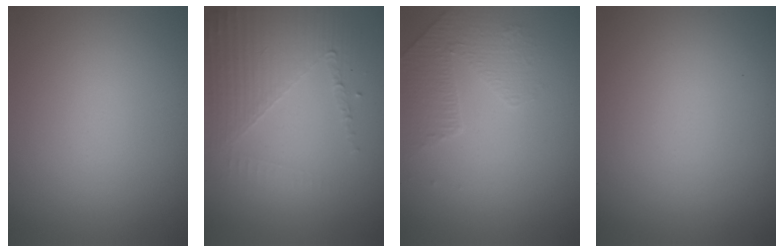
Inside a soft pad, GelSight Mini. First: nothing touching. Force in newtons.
{"total": 5.3, "press": 3.1, "slide": 4.3}
{"total": 1.6, "press": 1.2, "slide": 1.1}
{"total": 0.0}